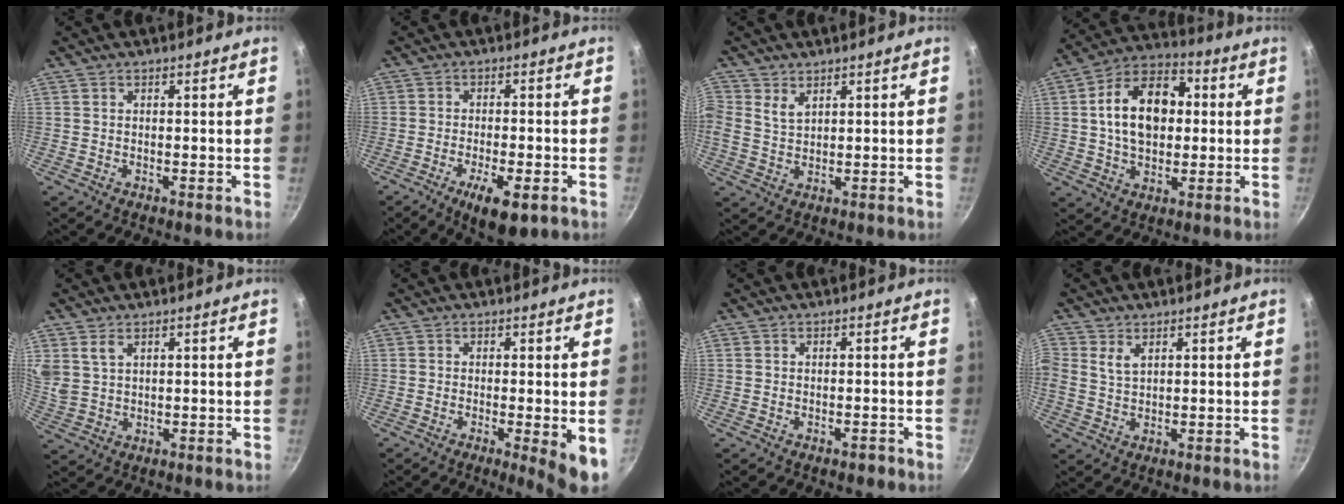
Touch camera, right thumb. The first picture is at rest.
{"total": 8.7, "force": [-3.9, 3.0, 7.2], "torque": [-0.116, 0.010, -0.056]}
{"total": 3.9, "force": [1.9, 2.4, 2.3], "torque": [-0.046, -0.007, 0.039]}
{"total": 15.8, "force": [1.8, 10.7, 11.5], "torque": [-0.157, 0.024, 0.016]}
{"total": 4.6, "force": [2.4, 2.8, 2.7], "torque": [-0.048, -0.008, 0.056]}
{"total": 5.6, "force": [-1.3, 0.7, 5.4], "torque": [-0.074, -0.012, -0.016]}
{"total": 1.2, "force": [-0.8, 0.7, 0.6], "torque": [-0.003, 0.012, -0.005]}
{"total": 3.5, "force": [1.5, 2.2, 2.3], "torque": [-0.047, -0.004, 0.029]}